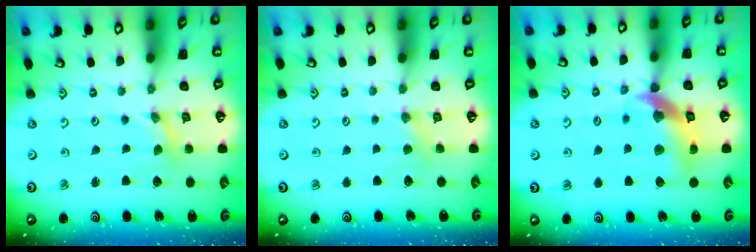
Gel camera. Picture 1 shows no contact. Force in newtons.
{"total": 2.9, "press": 2.8, "slide": 0.5}
{"total": 13.9, "press": 13.8, "slide": 1.9}